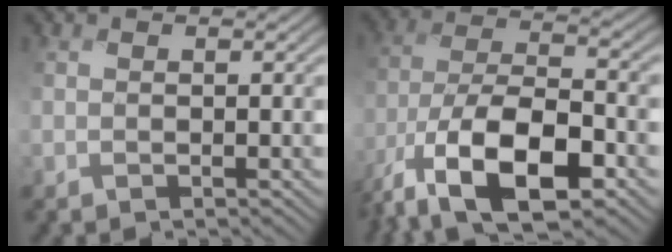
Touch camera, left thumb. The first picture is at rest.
{"total": 14.4, "force": [-8.3, 5.7, 10.4], "torque": [-0.218, -0.016, -0.165]}